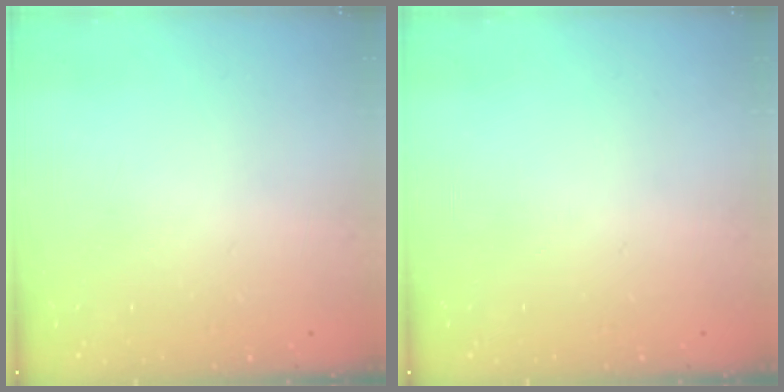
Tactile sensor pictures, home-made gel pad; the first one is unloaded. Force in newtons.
{"total": 0.0}